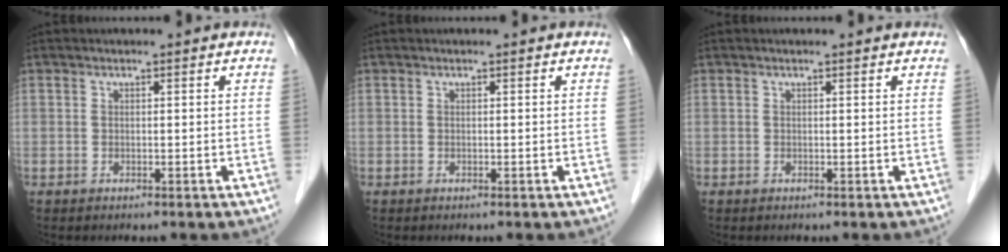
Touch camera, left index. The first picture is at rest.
{"total": 0.0}
{"total": 0.9, "force": [0.8, 0.1, 0.2], "torque": [-0.013, 0.010, 0.007]}